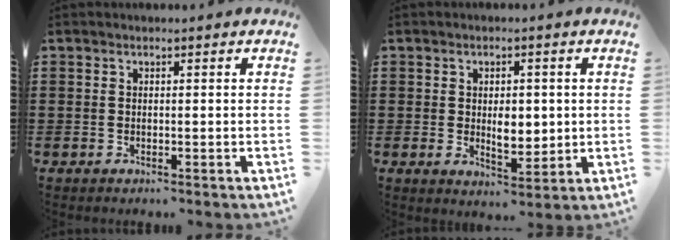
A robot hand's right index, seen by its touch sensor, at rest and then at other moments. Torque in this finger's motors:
{"motor_torque": [1.07, 0.64, 0.24, 0.07]}